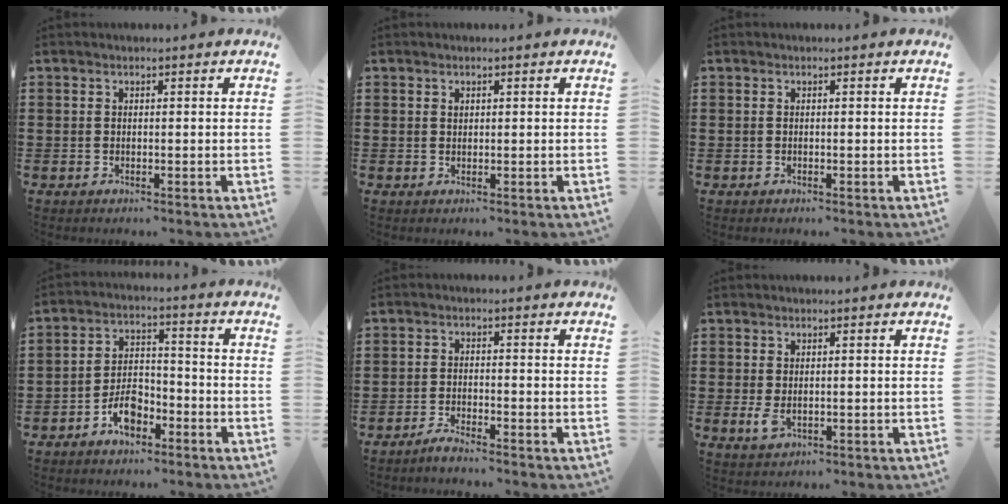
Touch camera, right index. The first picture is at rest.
{"total": 0.5, "force": [0.3, 0.4, 0.2], "torque": [-0.006, 0.001, 0.006]}
{"total": 0.0}
{"total": 5.9, "force": [-3.5, 3.0, 3.6], "torque": [-0.070, 0.011, -0.067]}
{"total": 2.0, "force": [-2.0, -0.2, 0.5], "torque": [-0.010, 0.003, -0.037]}
{"total": 2.0, "force": [-0.1, 1.1, 1.6], "torque": [-0.038, -0.002, -0.003]}